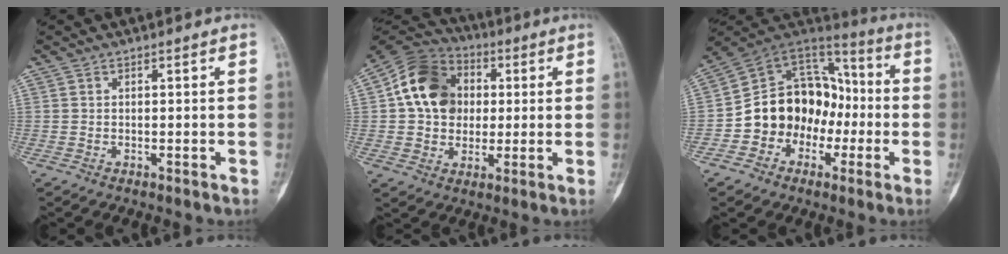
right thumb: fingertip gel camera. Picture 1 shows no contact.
{"total": 14.9, "force": [2.2, 12.1, 8.5], "torque": [-0.121, 0.015, 0.030]}
{"total": 16.6, "force": [-4.2, 13.6, 8.6], "torque": [-0.086, 0.077, -0.078]}